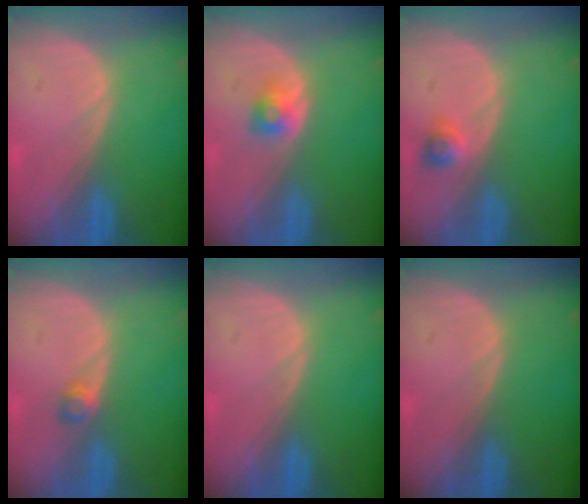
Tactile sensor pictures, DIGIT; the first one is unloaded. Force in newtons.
{"total": 2.4, "press": 2.2, "slide": 0.7}
{"total": 2.2, "press": 2.1, "slide": 0.8}
{"total": 2.0, "press": 1.7, "slide": 1.1}
{"total": 0.0}
{"total": 0.0}